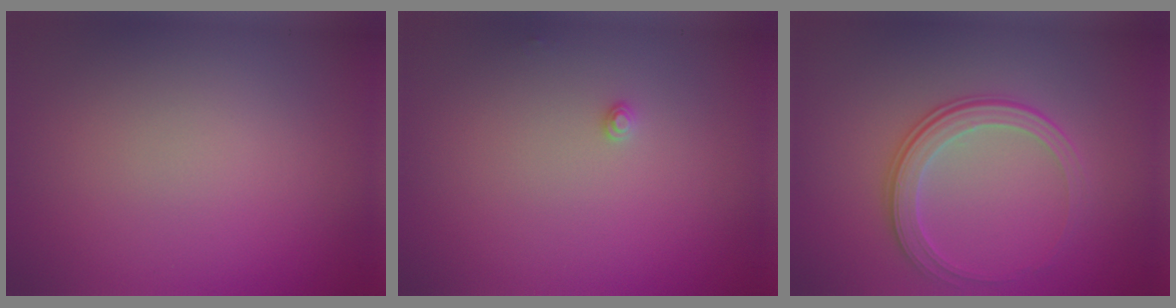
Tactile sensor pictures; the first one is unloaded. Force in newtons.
{"total": 0.8, "press": 0.8, "slide": 0.0}
{"total": 3.3, "press": 2.8, "slide": 1.8}